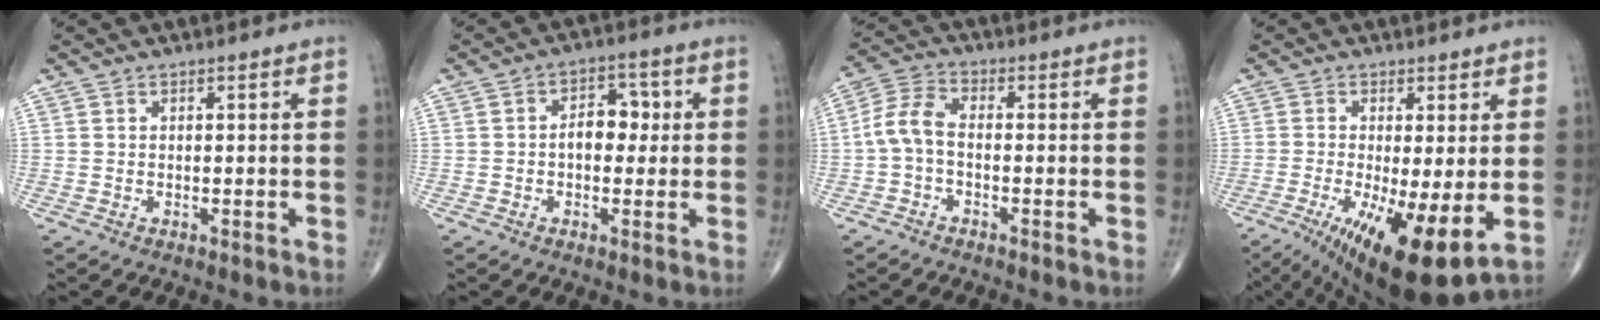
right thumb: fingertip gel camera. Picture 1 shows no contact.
{"total": 6.0, "force": [0.1, 4.0, 4.5], "torque": [-0.040, 0.016, -0.005]}
{"total": 6.0, "force": [-1.1, 3.2, 4.9], "torque": [-0.107, 0.022, -0.034]}
{"total": 14.2, "force": [-3.6, 3.8, 13.2], "torque": [-0.224, -0.024, -0.046]}